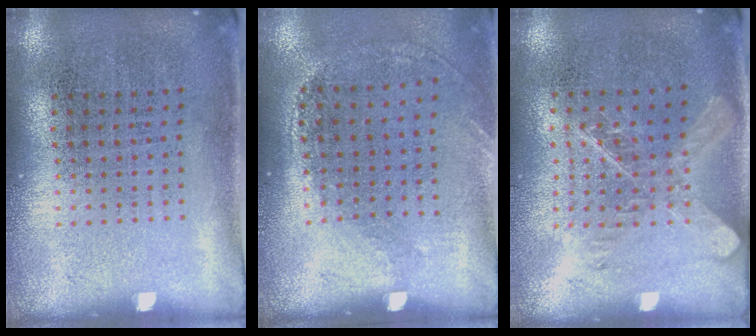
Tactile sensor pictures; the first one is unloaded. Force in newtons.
{"total": 1.2, "press": 0.9, "slide": 0.9}
{"total": 1.5, "press": 1.3, "slide": 0.7}